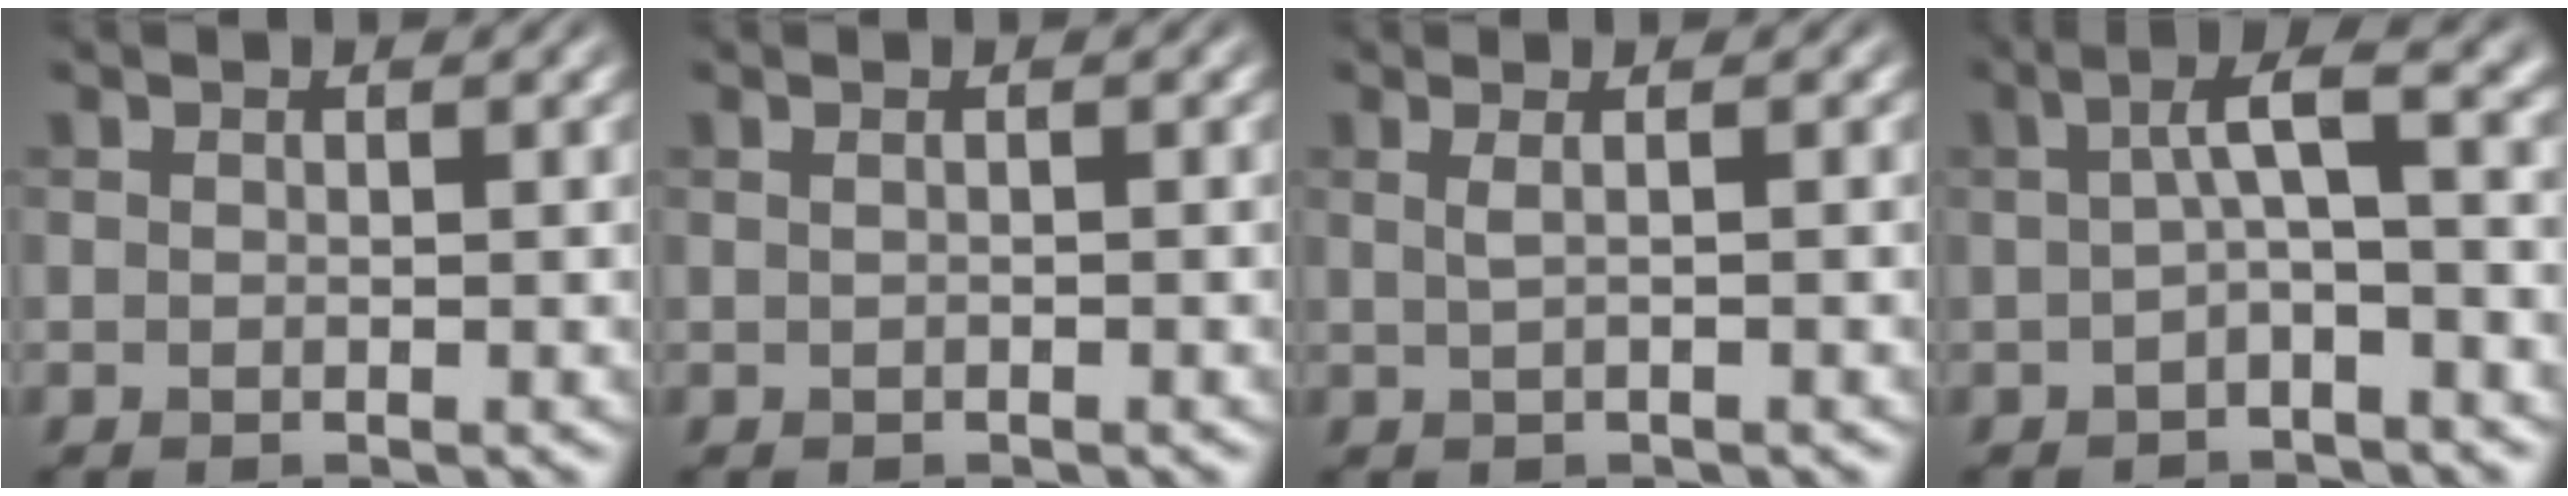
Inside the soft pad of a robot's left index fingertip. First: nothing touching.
{"total": 0.8, "force": [0.1, 0.3, 0.7], "torque": [-0.007, 0.001, -0.008]}
{"total": 1.7, "force": [0.3, 0.7, 1.5], "torque": [-0.024, 0.004, -0.010]}
{"total": 4.0, "force": [0.0, 0.8, 3.9], "torque": [-0.068, 0.017, -0.007]}